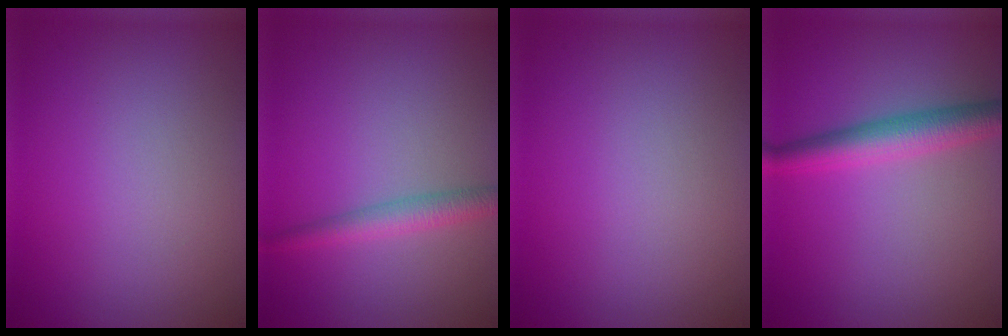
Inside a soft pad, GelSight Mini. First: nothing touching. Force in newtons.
{"total": 2.4, "press": 2.4, "slide": 0.1}
{"total": 0.0}
{"total": 4.0, "press": 4.0, "slide": 0.1}